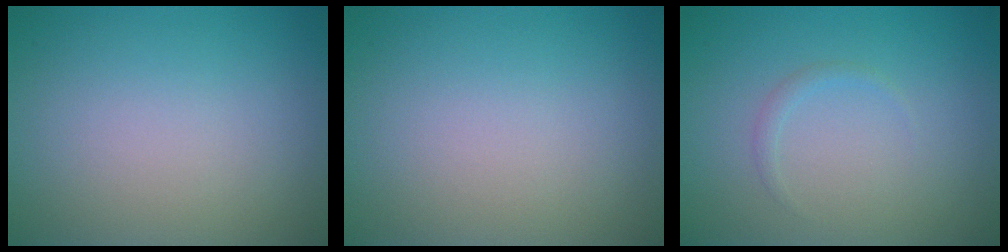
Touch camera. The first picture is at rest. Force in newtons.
{"total": 0.0}
{"total": 0.7, "press": 0.7, "slide": 0.0}